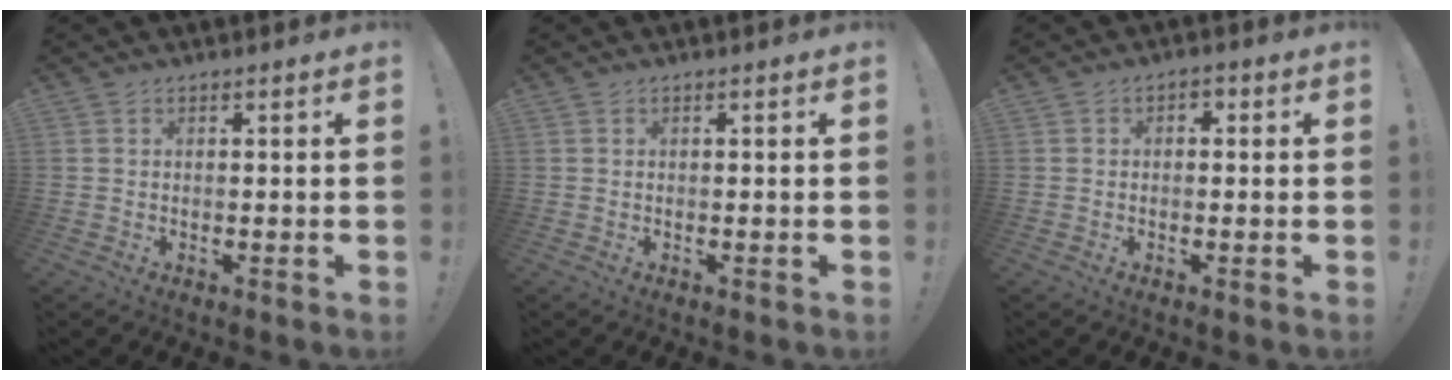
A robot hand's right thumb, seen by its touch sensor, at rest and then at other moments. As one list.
[{"total": 0.0}, {"total": 1.8, "force": [-0.9, 1.4, 0.8], "torque": [-0.010, 0.008, -0.019]}]